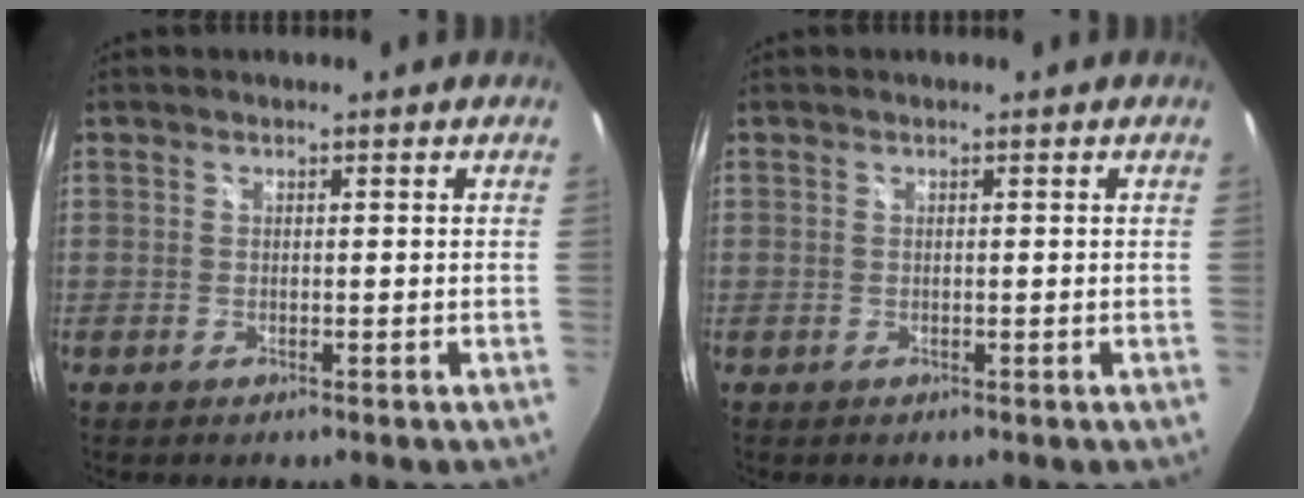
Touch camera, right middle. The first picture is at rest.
{"total": 0.0}